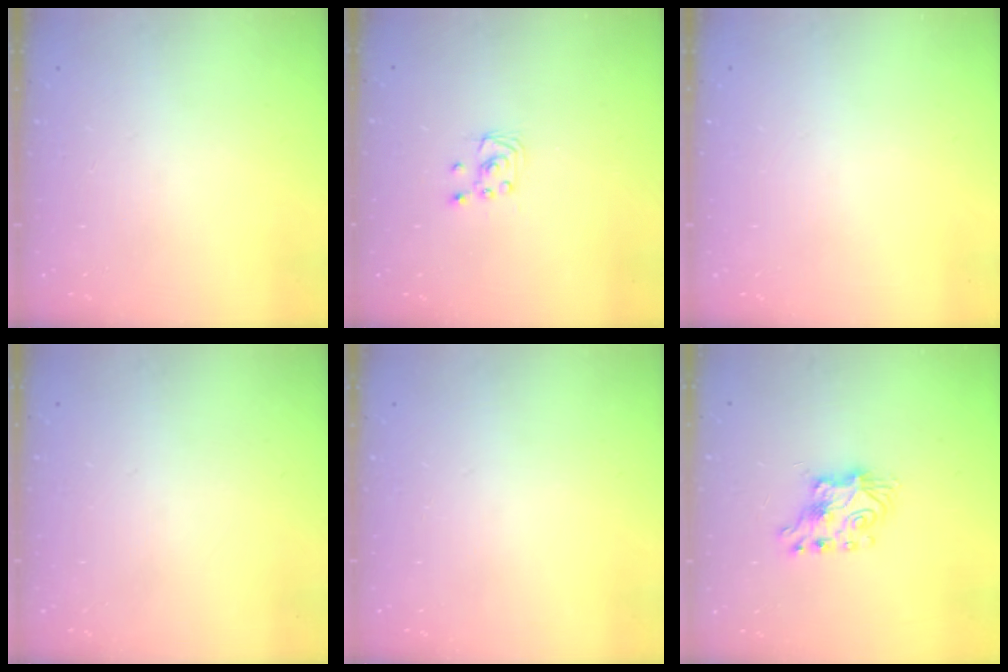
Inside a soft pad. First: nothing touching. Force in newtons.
{"total": 2.3, "press": 2.2, "slide": 0.3}
{"total": 0.0}
{"total": 0.0}
{"total": 0.0}
{"total": 7.3, "press": 7.2, "slide": 0.6}